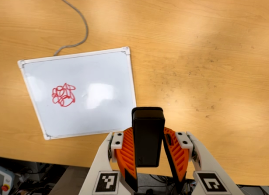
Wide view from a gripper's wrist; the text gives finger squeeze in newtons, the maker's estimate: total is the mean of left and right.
{"total": 5.9, "left": 5.1, "right": 6.7}